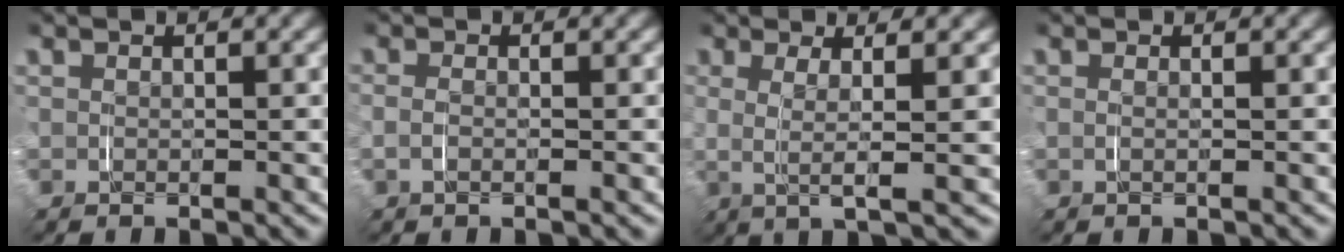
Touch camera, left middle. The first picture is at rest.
{"total": 0.8, "force": [-0.2, -0.8, -0.1], "torque": [0.005, -0.001, -0.005]}
{"total": 3.3, "force": [2.1, -2.1, 1.3], "torque": [-0.011, 0.020, 0.026]}
{"total": 0.8, "force": [0.1, -0.8, -0.1], "torque": [0.006, 0.001, 0.001]}